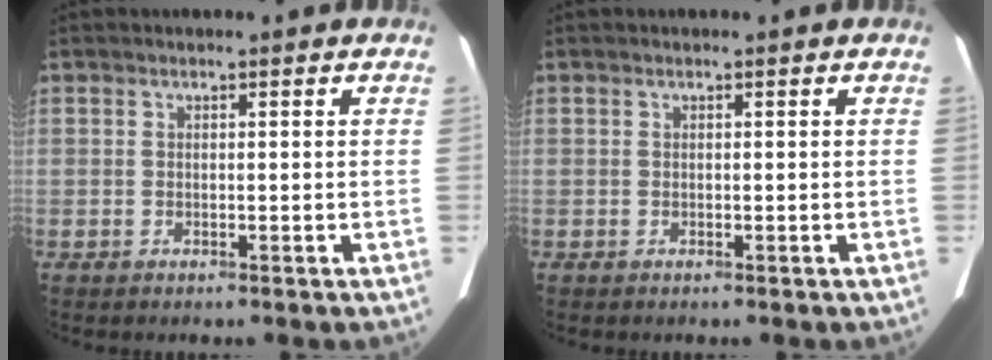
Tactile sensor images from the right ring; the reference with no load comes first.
{"total": 0.0}